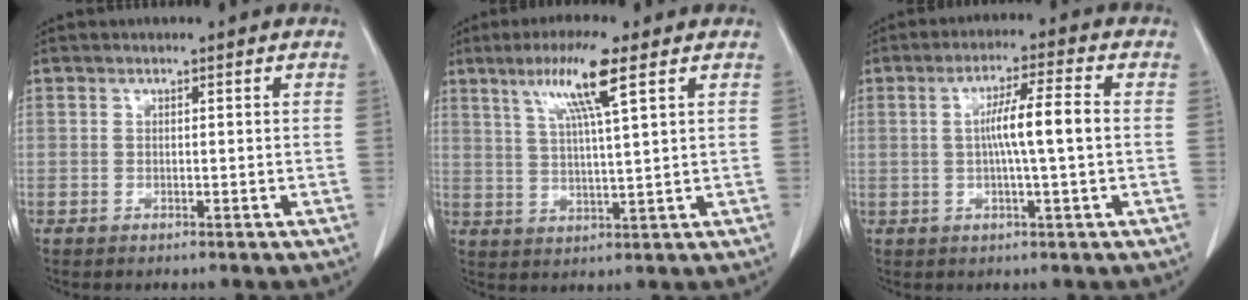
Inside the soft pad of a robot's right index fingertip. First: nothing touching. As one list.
[{"total": 9.3, "force": [4.7, 0.0, 8.0], "torque": [-0.155, 0.008, 0.089]}, {"total": 7.7, "force": [0.2, 0.3, 7.7], "torque": [-0.138, 0.007, 0.001]}]